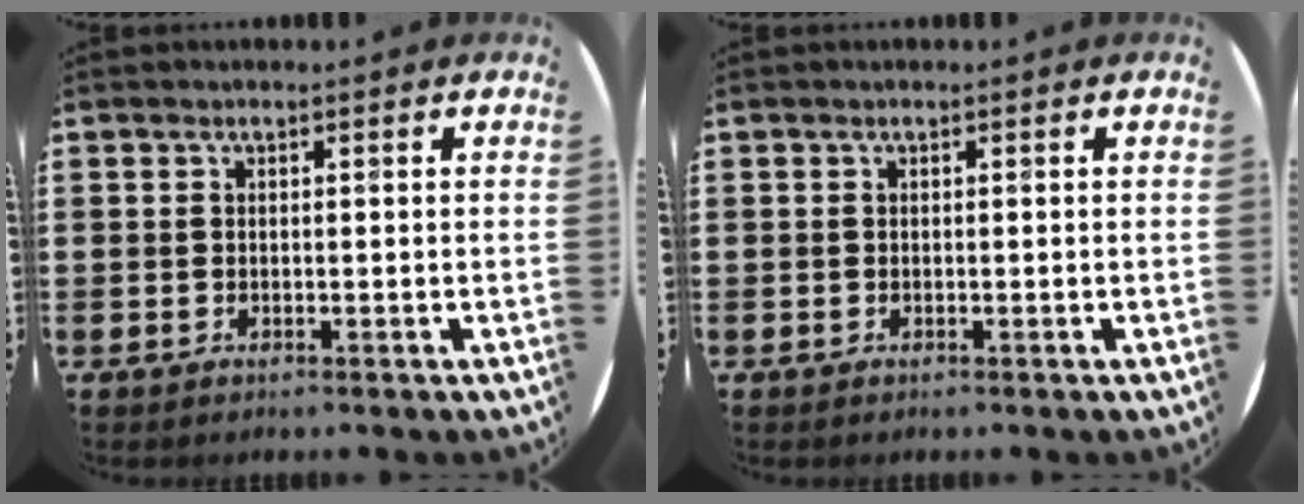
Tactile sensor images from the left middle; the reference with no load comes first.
{"total": 0.0}